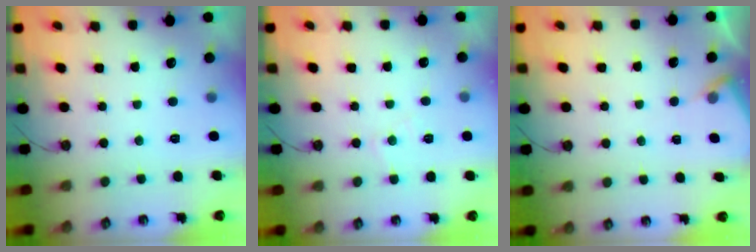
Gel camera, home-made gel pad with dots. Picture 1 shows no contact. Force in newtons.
{"total": 6.3, "press": 6.2, "slide": 0.9}
{"total": 4.1, "press": 4.1, "slide": 0.6}